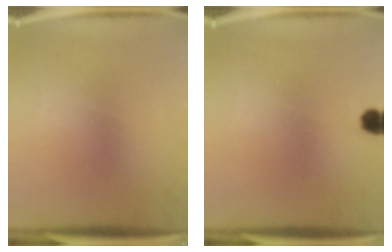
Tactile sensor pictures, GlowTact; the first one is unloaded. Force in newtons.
{"total": 2.6}